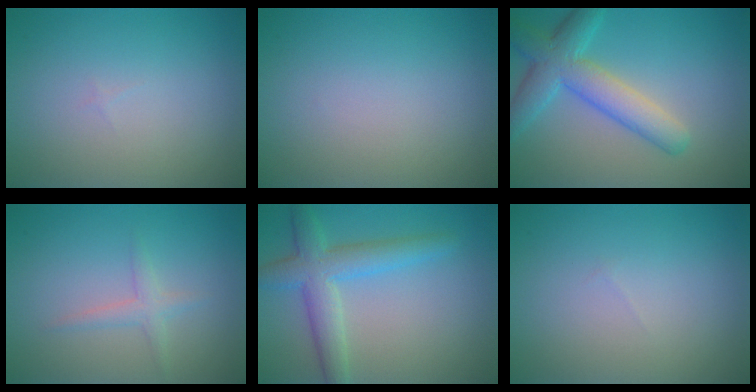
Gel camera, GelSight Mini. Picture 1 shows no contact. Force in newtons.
{"total": 0.0}
{"total": 5.7, "press": 5.6, "slide": 0.2}
{"total": 1.5, "press": 1.5, "slide": 0.1}
{"total": 4.7, "press": 4.7, "slide": 0.1}
{"total": 0.0}